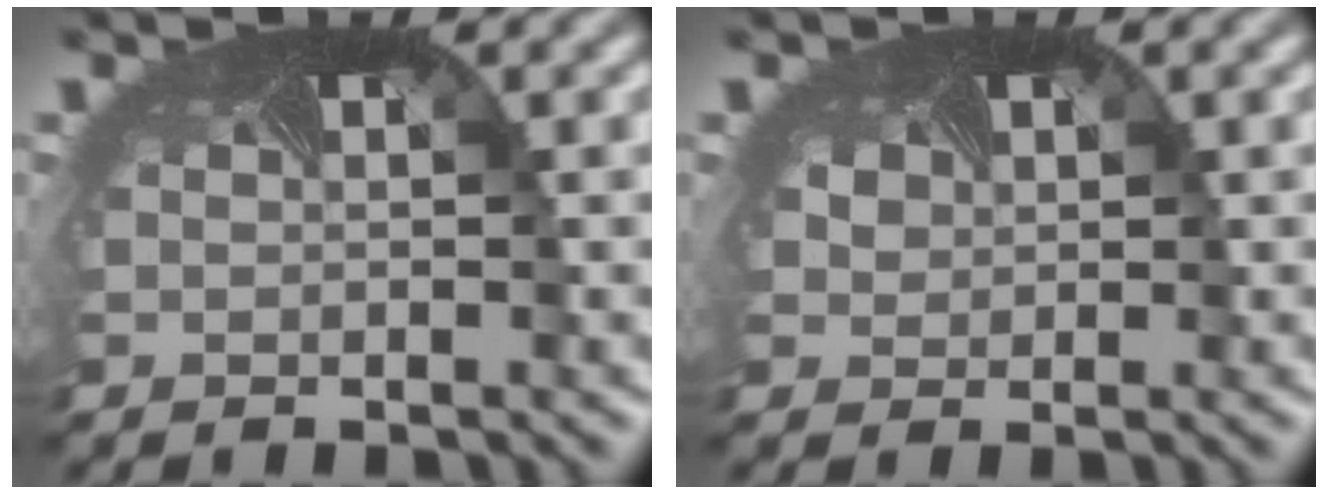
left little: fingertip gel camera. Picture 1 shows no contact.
{"total": 1.8, "force": [0.6, 1.6, 0.6], "torque": [-0.019, 0.006, 0.006]}